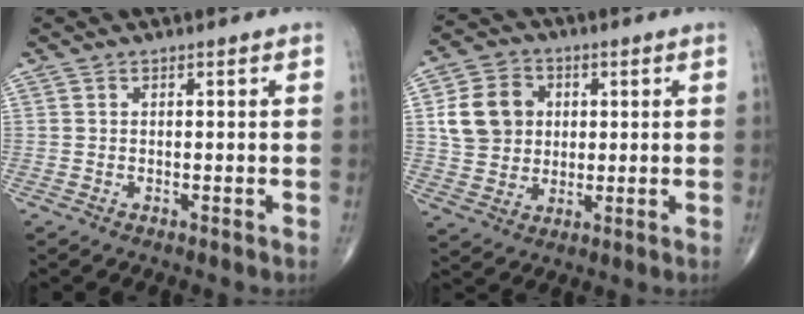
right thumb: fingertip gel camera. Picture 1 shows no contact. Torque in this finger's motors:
{"motor_torque": [-0.25, 0.35, 0.03, -0.03, 0.18]}